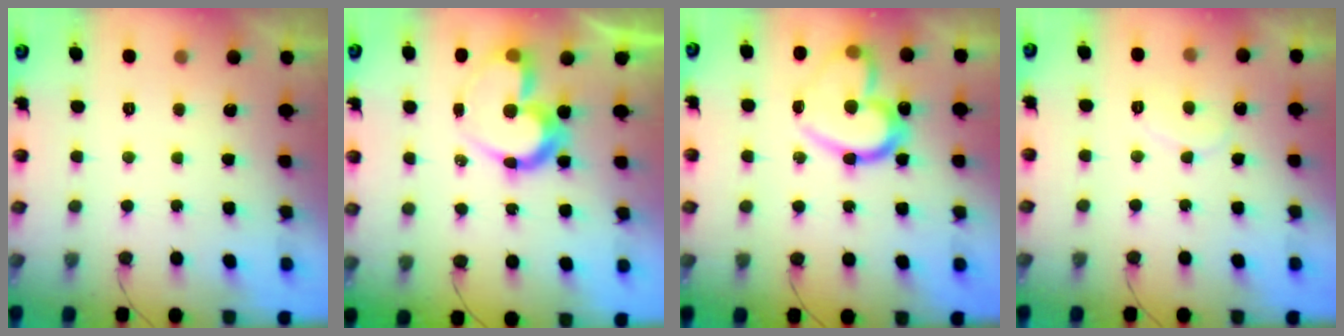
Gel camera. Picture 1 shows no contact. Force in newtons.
{"total": 12.3, "press": 12.2, "slide": 2.0}
{"total": 19.9, "press": 19.8, "slide": 1.8}
{"total": 7.5, "press": 7.5, "slide": 0.4}